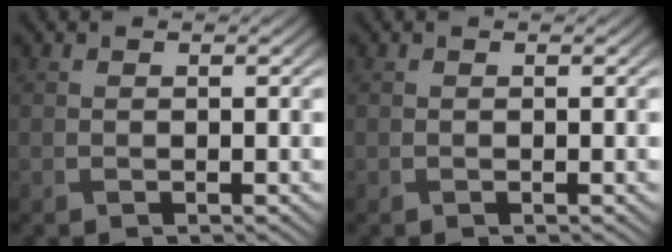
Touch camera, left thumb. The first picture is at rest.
{"total": 0.0}